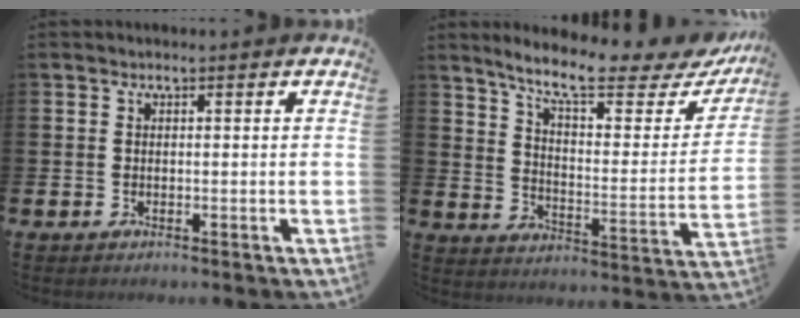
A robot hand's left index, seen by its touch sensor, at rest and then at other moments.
{"total": 10.1, "force": [8.5, 1.8, 5.3], "torque": [-0.115, -0.060, 0.136]}